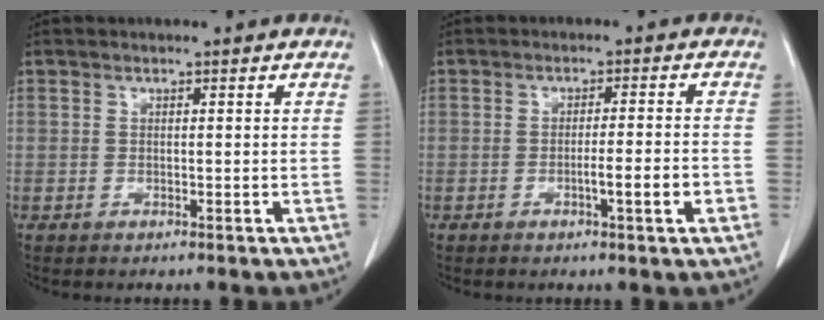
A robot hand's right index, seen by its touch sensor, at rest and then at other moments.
{"total": 4.4, "force": [-1.6, -0.1, 4.1], "torque": [-0.057, -0.001, -0.022]}